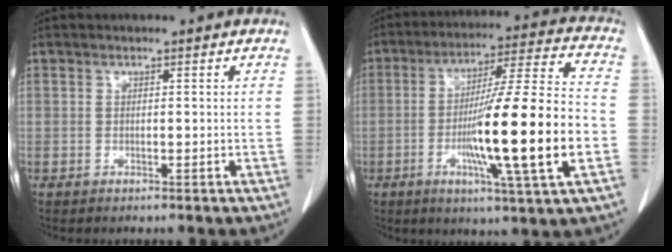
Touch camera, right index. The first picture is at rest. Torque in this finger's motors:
{"motor_torque": [2.14, 0.00, 1.05, 0.21]}